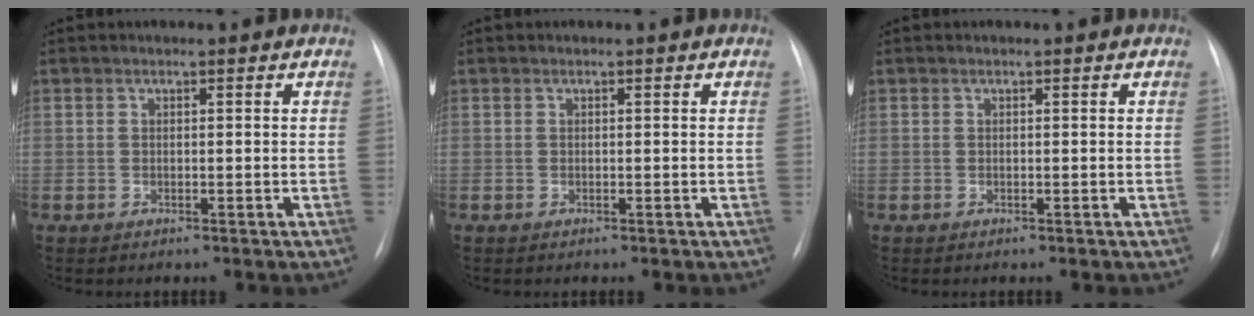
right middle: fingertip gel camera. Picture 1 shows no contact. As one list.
[{"total": 0.0}, {"total": 0.0}]